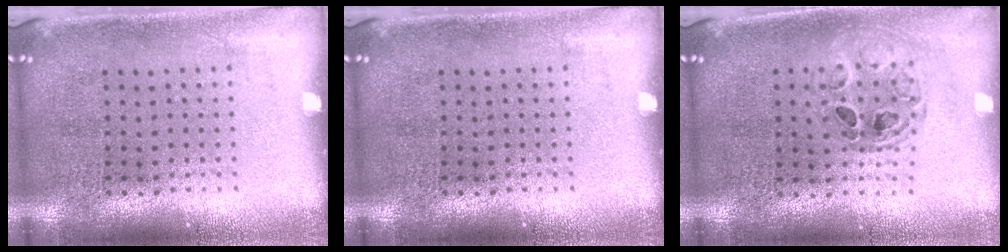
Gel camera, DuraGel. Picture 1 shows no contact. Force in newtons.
{"total": 0.0}
{"total": 0.8, "press": 0.8, "slide": 0.1}